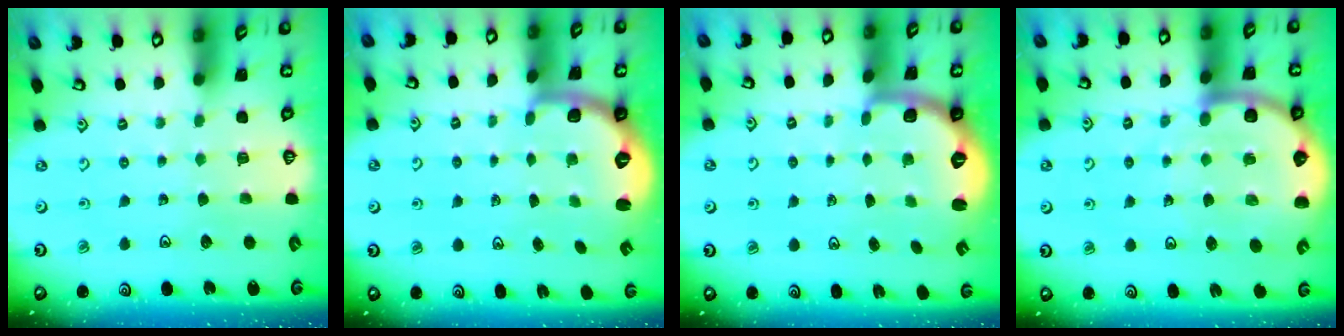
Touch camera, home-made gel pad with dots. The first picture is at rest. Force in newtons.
{"total": 2.6, "press": 1.6, "slide": 2.1}
{"total": 2.6, "press": 1.6, "slide": 2.1}
{"total": 9.2, "press": 8.9, "slide": 2.5}